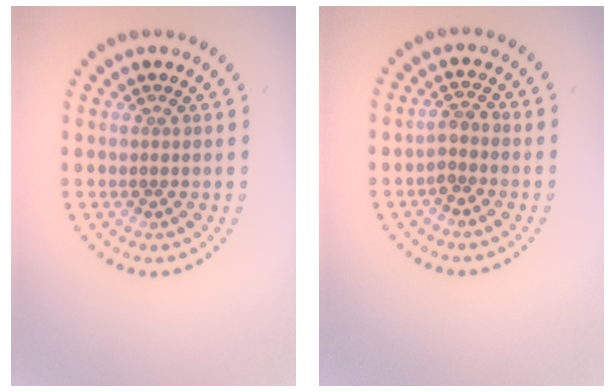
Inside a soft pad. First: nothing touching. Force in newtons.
{"total": 1.5, "press": 1.2, "slide": 0.8}